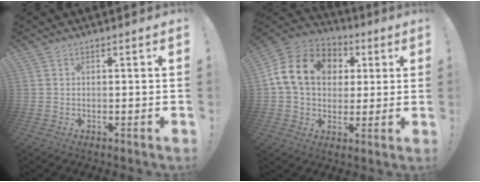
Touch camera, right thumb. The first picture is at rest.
{"total": 16.9, "force": [4.3, 12.8, 10.2], "torque": [-0.164, 0.007, 0.083]}